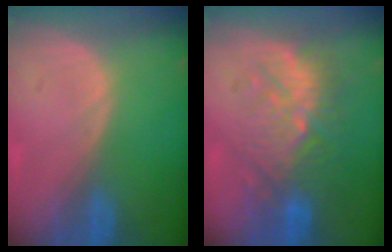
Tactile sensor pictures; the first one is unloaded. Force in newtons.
{"total": 9.2, "press": 9.0, "slide": 1.8}